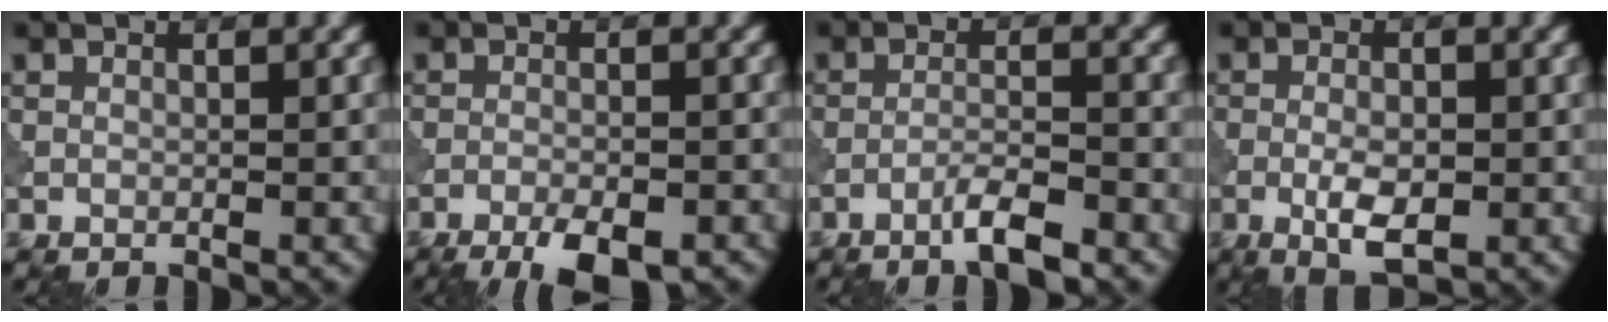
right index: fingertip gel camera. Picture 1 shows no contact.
{"total": 5.7, "force": [-4.1, 1.8, 3.5], "torque": [-0.058, -0.010, -0.060]}
{"total": 3.2, "force": [-2.2, 0.2, 2.3], "torque": [-0.042, 0.009, -0.047]}
{"total": 3.5, "force": [-1.0, 1.5, 3.0], "torque": [-0.056, -0.002, -0.019]}